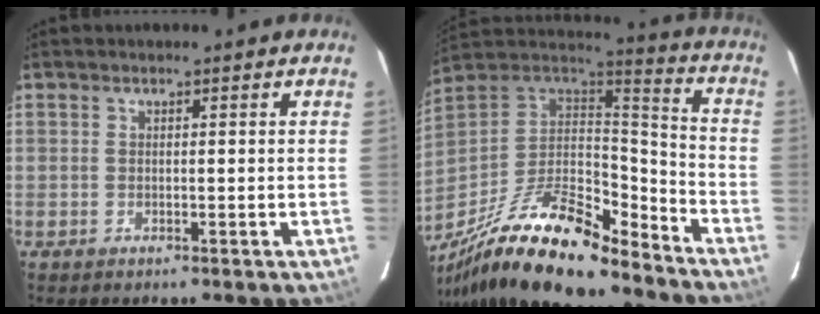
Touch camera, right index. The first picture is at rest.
{"total": 25.3, "force": [-18.7, 7.1, 15.4], "torque": [-0.294, -0.039, -0.325]}